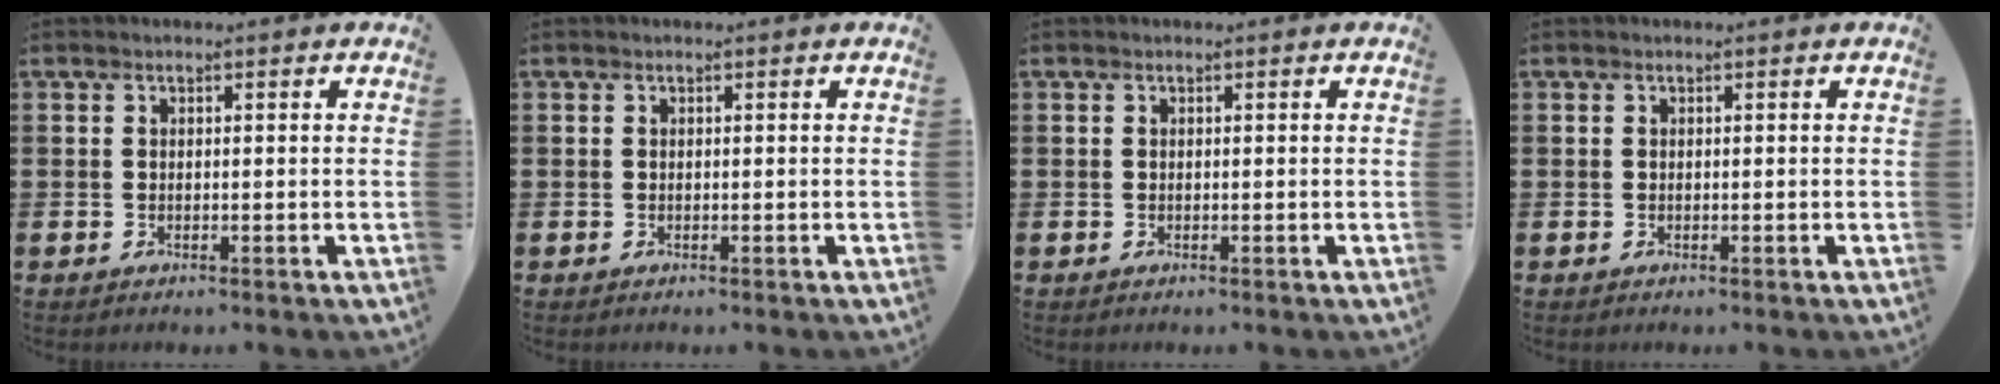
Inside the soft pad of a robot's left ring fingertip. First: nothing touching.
{"total": 0.0}
{"total": 0.0}
{"total": 0.0}